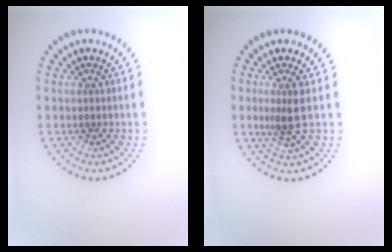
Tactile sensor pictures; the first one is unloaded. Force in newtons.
{"total": 2.3, "press": 1.7, "slide": 1.5}